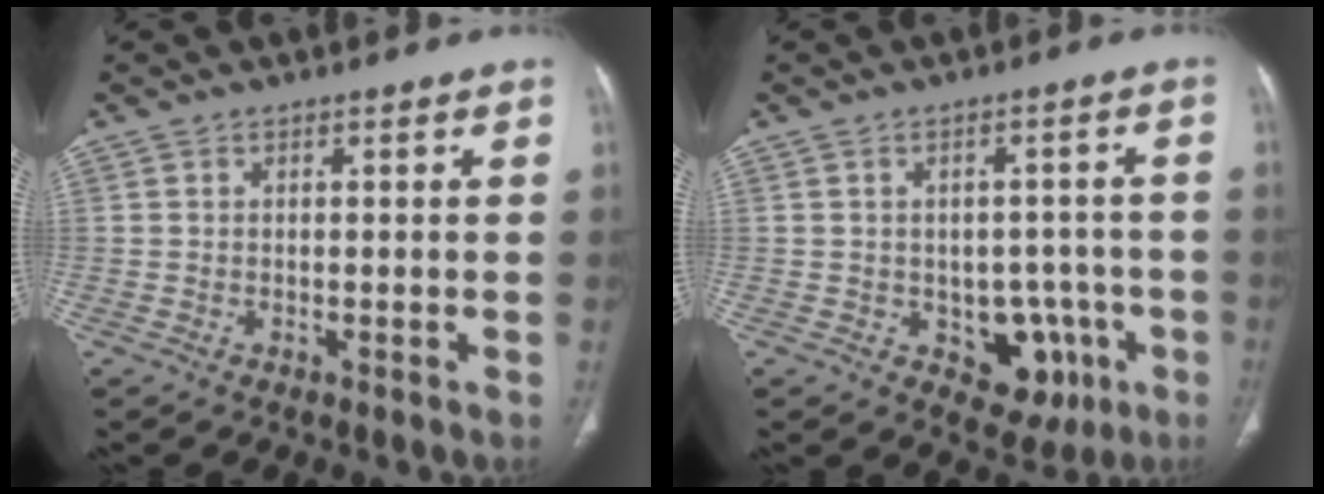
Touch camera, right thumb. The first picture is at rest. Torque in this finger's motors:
{"motor_torque": [0.73, 0.19, 0.35, -0.16, 0.00]}